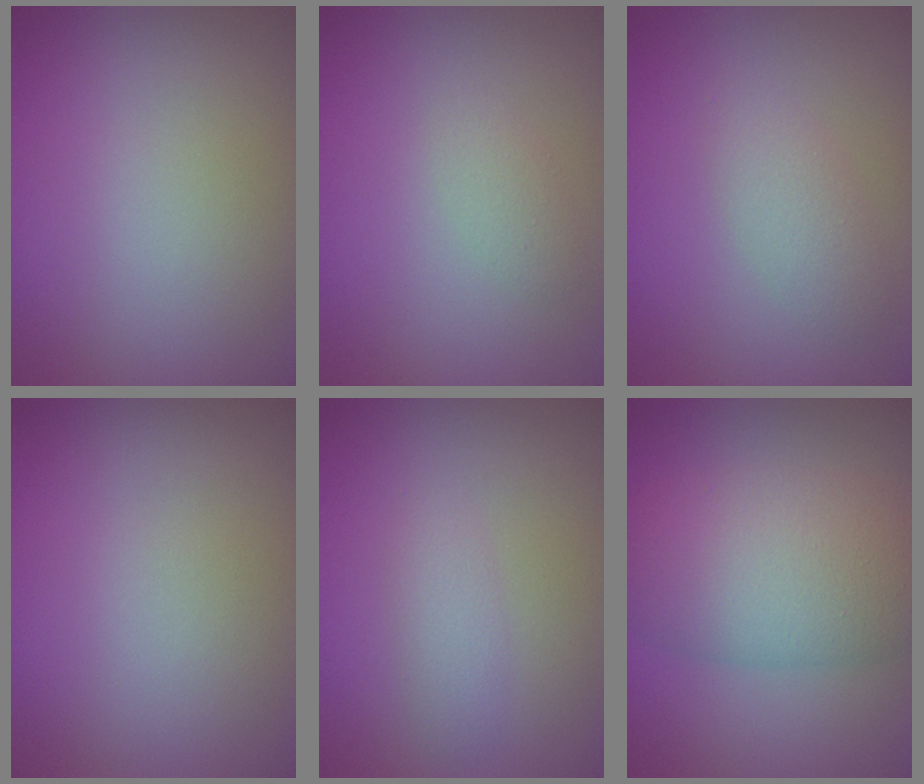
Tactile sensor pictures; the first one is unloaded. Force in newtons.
{"total": 1.2, "press": 1.2, "slide": 0.1}
{"total": 2.0, "press": 2.0, "slide": 0.1}
{"total": 0.0}
{"total": 1.5, "press": 1.5, "slide": 0.1}
{"total": 8.9, "press": 8.9, "slide": 0.4}